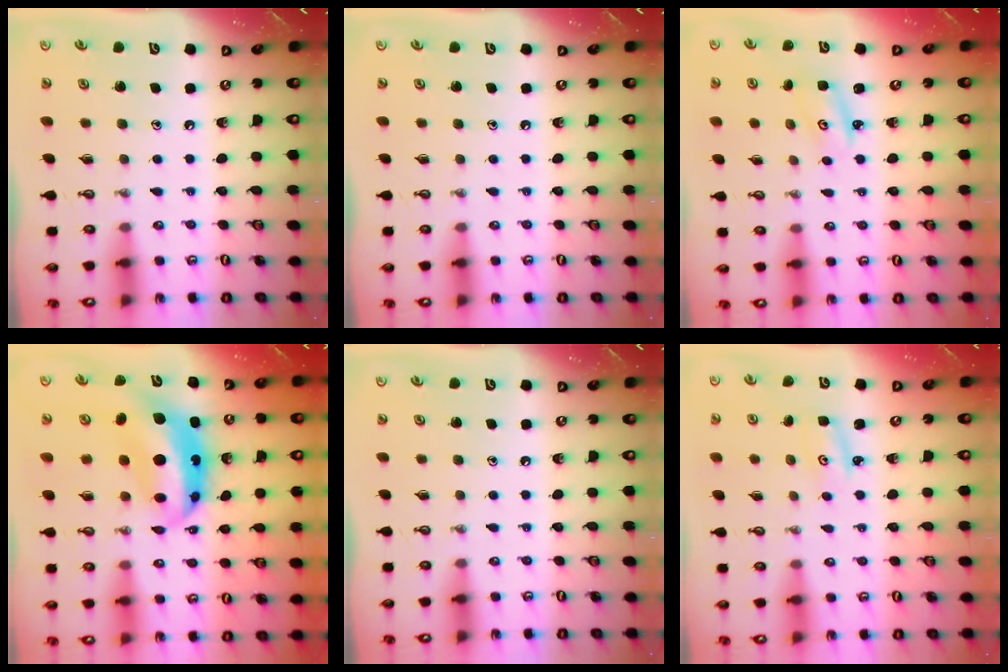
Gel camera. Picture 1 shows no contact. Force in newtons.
{"total": 0.0}
{"total": 2.6, "press": 2.6, "slide": 0.2}
{"total": 10.3, "press": 10.3, "slide": 1.1}
{"total": 0.0}
{"total": 3.3, "press": 3.3, "slide": 0.3}